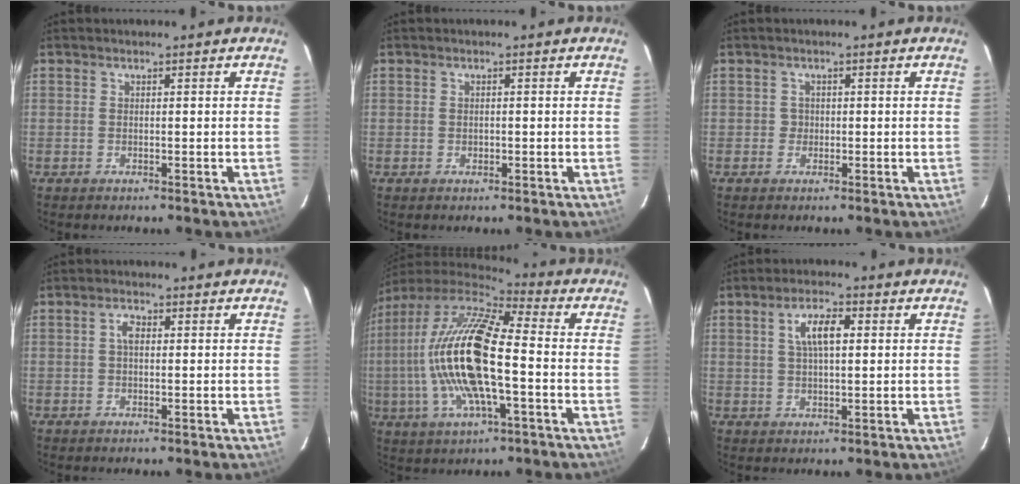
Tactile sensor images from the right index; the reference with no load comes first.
{"total": 0.8, "force": [-0.2, 0.6, 0.5], "torque": [-0.009, 0.002, -0.002]}
{"total": 1.3, "force": [-0.4, 1.2, -0.1], "torque": [0.004, 0.004, -0.005]}
{"total": 2.1, "force": [0.3, 1.2, 1.7], "torque": [-0.034, 0.008, 0.004]}
{"total": 19.9, "force": [-1.9, 5.2, 19.1], "torque": [-0.356, -0.008, -0.045]}
{"total": 5.9, "force": [1.6, 2.2, 5.2], "torque": [-0.097, 0.012, 0.031]}